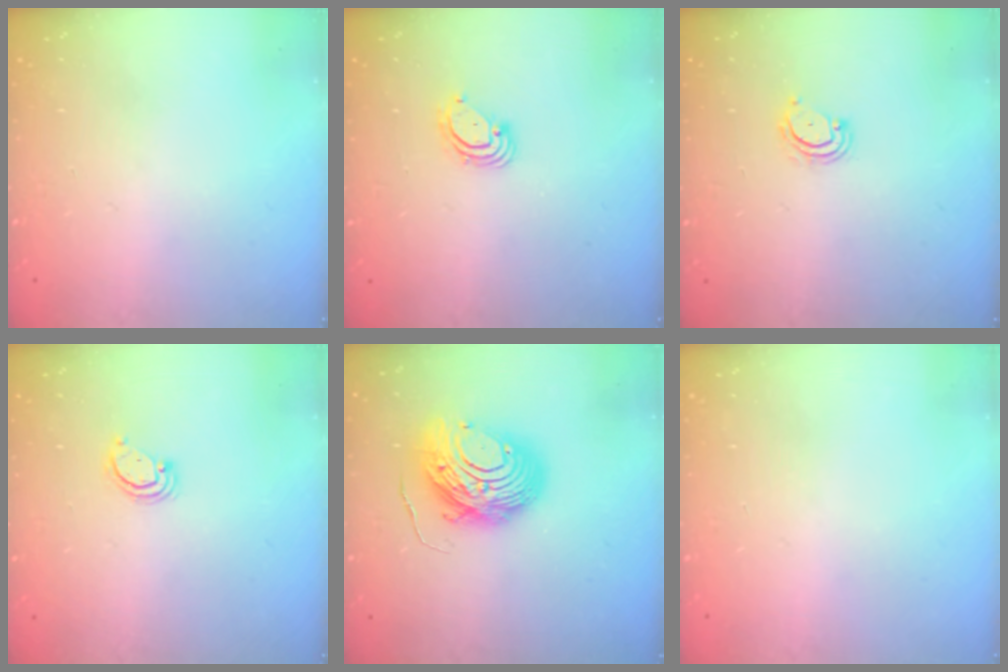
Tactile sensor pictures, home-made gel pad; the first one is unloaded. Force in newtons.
{"total": 3.8, "press": 3.8, "slide": 0.1}
{"total": 3.9, "press": 3.9, "slide": 0.3}
{"total": 3.2, "press": 3.2, "slide": 0.3}
{"total": 12.2, "press": 12.1, "slide": 1.2}
{"total": 0.0}